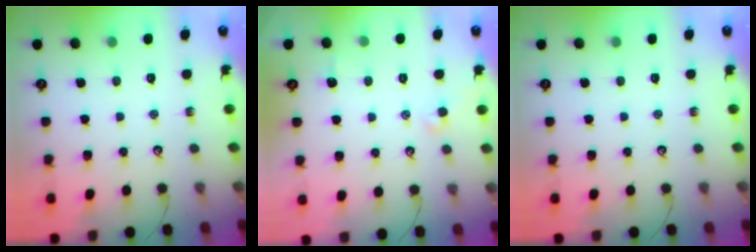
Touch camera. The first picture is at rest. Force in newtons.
{"total": 1.0, "press": 0.7, "slide": 0.6}
{"total": 0.0}